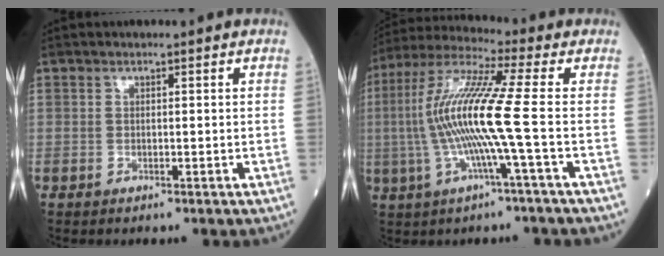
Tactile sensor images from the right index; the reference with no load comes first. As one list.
[{"total": 13.2, "force": [-1.5, -1.1, 13.1], "torque": [-0.271, 0.005, -0.040]}]